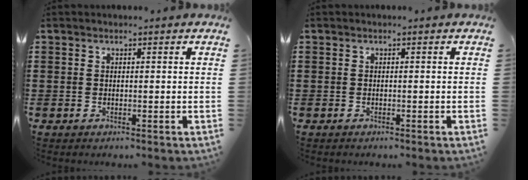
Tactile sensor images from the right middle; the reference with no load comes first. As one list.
[{"total": 0.0}]